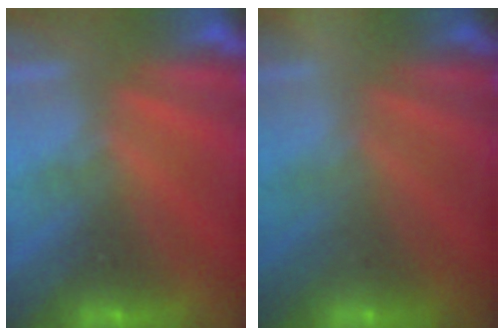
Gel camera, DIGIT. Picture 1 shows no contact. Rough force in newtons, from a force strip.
{"total": 2.1}